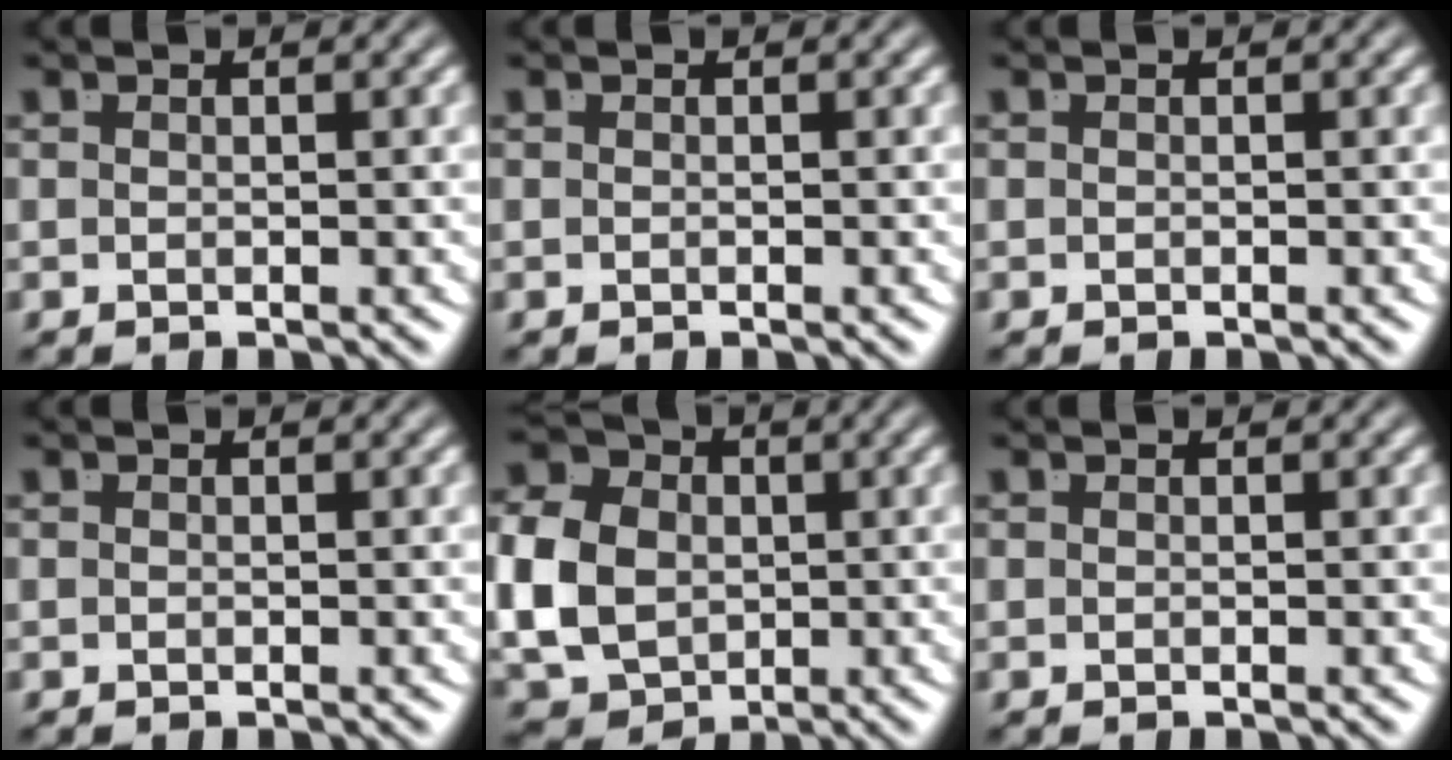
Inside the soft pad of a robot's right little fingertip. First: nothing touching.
{"total": 0.0}
{"total": 0.0}
{"total": 0.0}
{"total": 10.8, "force": [-0.8, 9.5, 4.9], "torque": [-0.118, -0.045, -0.004]}
{"total": 0.0}